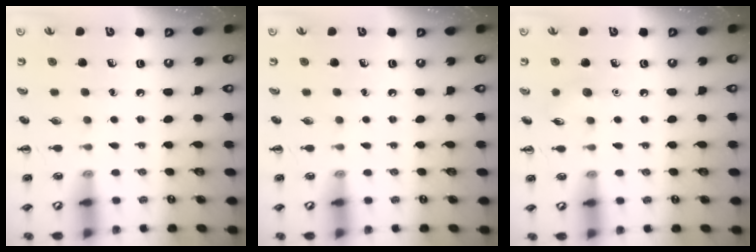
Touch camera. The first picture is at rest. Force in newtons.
{"total": 0.0}
{"total": 5.3, "press": 5.0, "slide": 1.5}